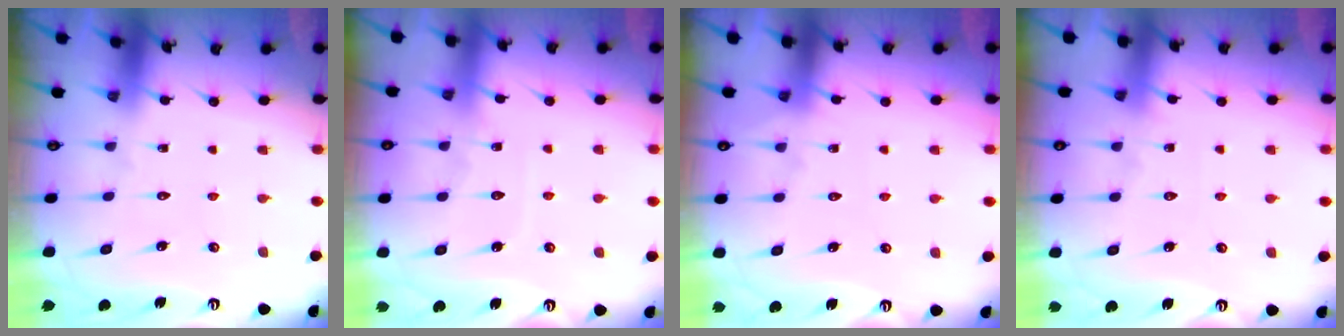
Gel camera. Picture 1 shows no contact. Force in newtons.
{"total": 5.7, "press": 5.7, "slide": 0.8}
{"total": 5.1, "press": 5.1, "slide": 0.6}
{"total": 3.3, "press": 3.2, "slide": 0.4}